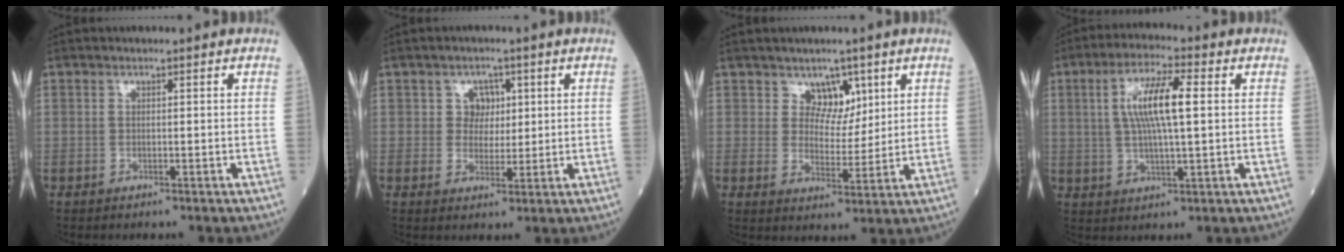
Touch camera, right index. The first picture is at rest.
{"total": 3.4, "force": [1.1, 3.0, 1.3], "torque": [-0.011, 0.004, 0.015]}
{"total": 4.5, "force": [2.8, 3.1, 1.7], "torque": [-0.017, -0.003, 0.049]}
{"total": 9.3, "force": [1.8, 1.5, 9.0], "torque": [-0.178, 0.009, 0.034]}